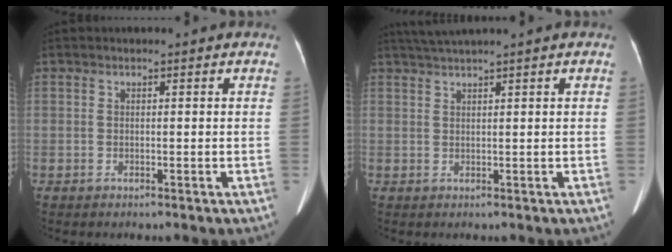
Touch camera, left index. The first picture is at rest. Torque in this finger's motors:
{"motor_torque": [-0.35, -0.13, -0.11, 0.00]}